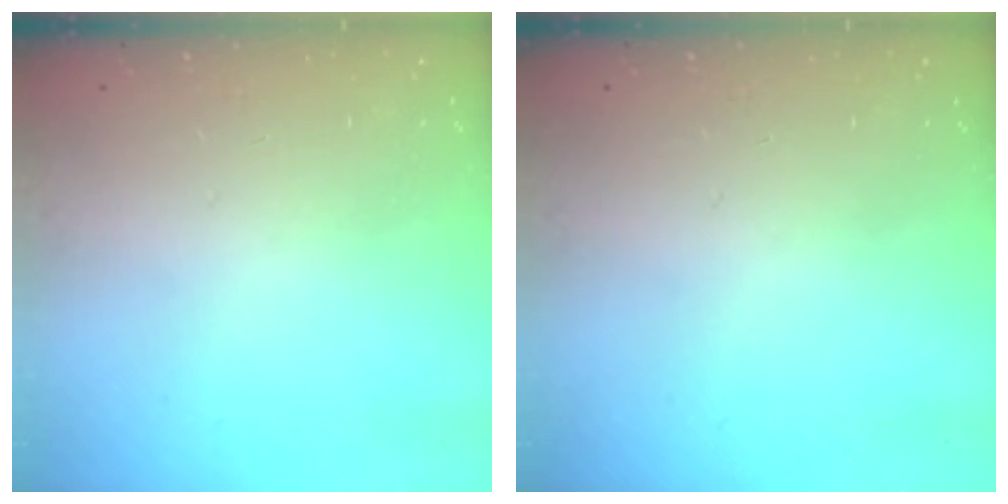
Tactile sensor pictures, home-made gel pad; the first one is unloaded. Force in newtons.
{"total": 0.0}